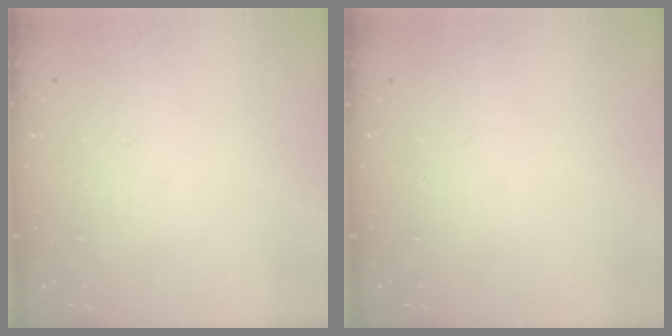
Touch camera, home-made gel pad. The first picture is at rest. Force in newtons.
{"total": 0.0}